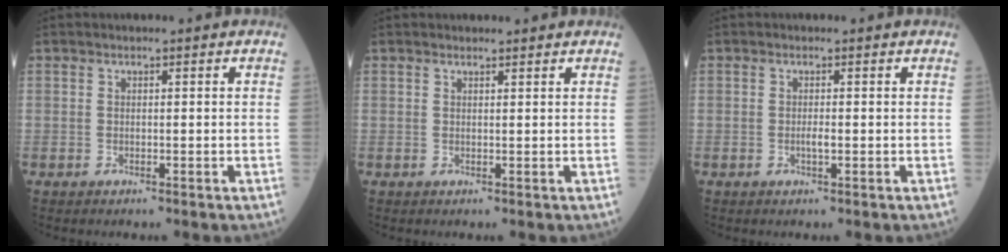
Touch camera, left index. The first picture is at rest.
{"total": 1.8, "force": [1.8, 0.2, 0.3], "torque": [-0.012, 0.005, 0.022]}
{"total": 1.0, "force": [-0.1, 0.1, 0.9], "torque": [-0.019, -0.001, -0.002]}